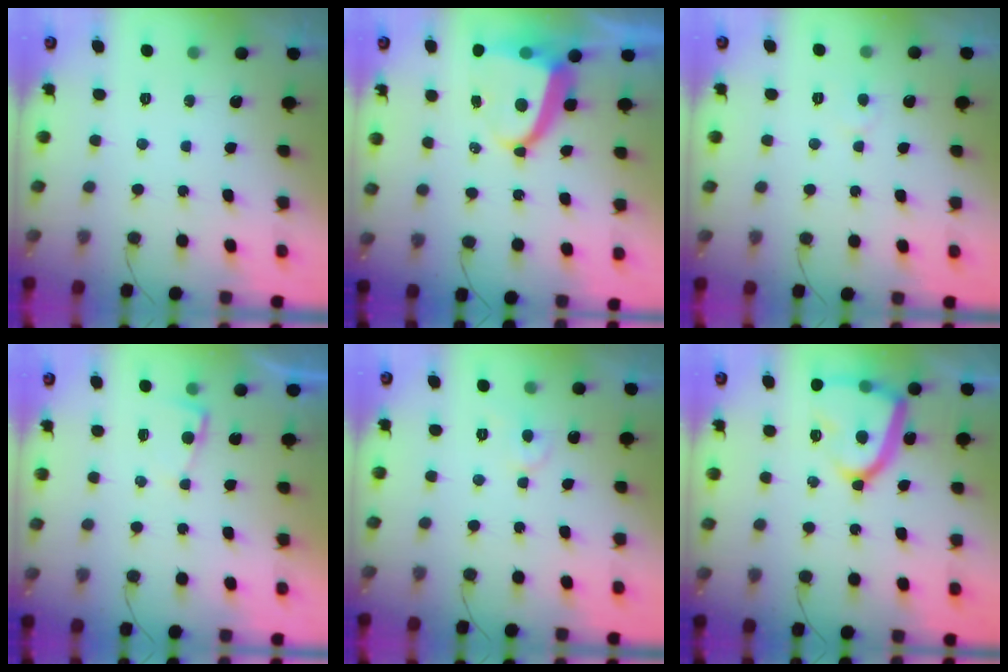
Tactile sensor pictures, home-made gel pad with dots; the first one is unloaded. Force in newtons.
{"total": 8.3, "press": 8.2, "slide": 1.0}
{"total": 3.1, "press": 3.1, "slide": 0.3}
{"total": 2.0, "press": 2.0, "slide": 0.3}
{"total": 5.9, "press": 5.9, "slide": 0.4}
{"total": 17.6, "press": 17.5, "slide": 1.4}